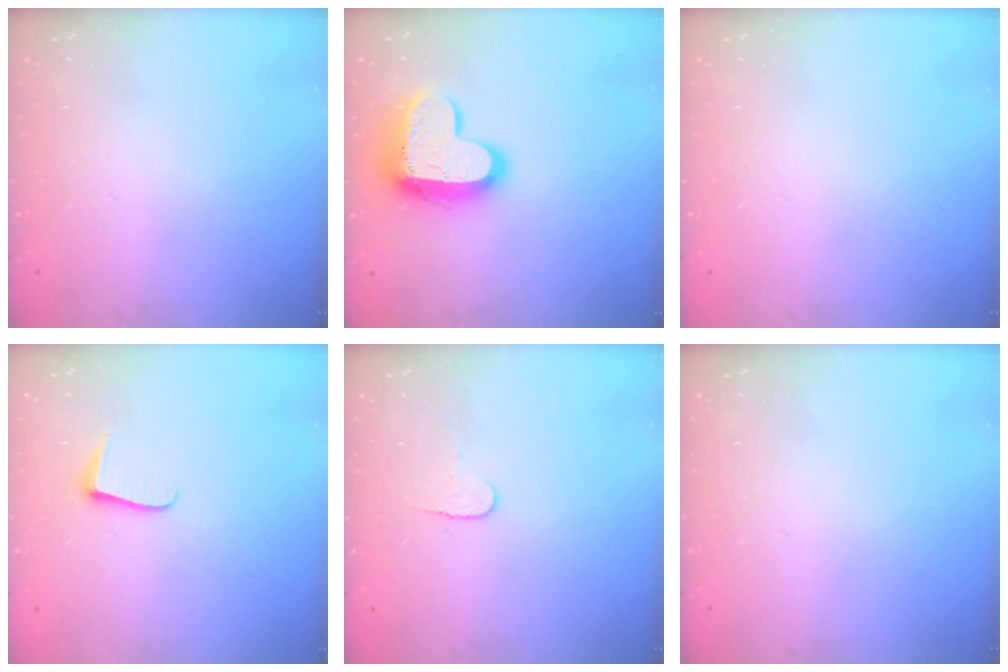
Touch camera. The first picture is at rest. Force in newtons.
{"total": 15.1, "press": 15.0, "slide": 1.2}
{"total": 0.0}
{"total": 5.6, "press": 5.6, "slide": 0.7}
{"total": 4.1, "press": 4.1, "slide": 0.4}
{"total": 0.0}